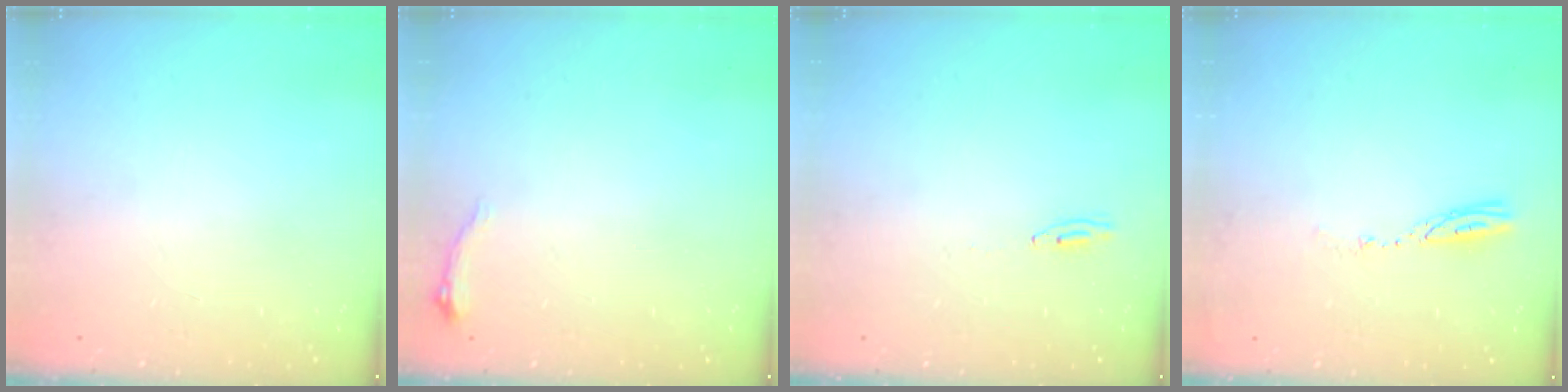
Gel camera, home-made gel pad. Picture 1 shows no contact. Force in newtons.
{"total": 4.7, "press": 4.6, "slide": 0.6}
{"total": 2.2, "press": 2.2, "slide": 0.2}
{"total": 3.5, "press": 3.4, "slide": 0.4}